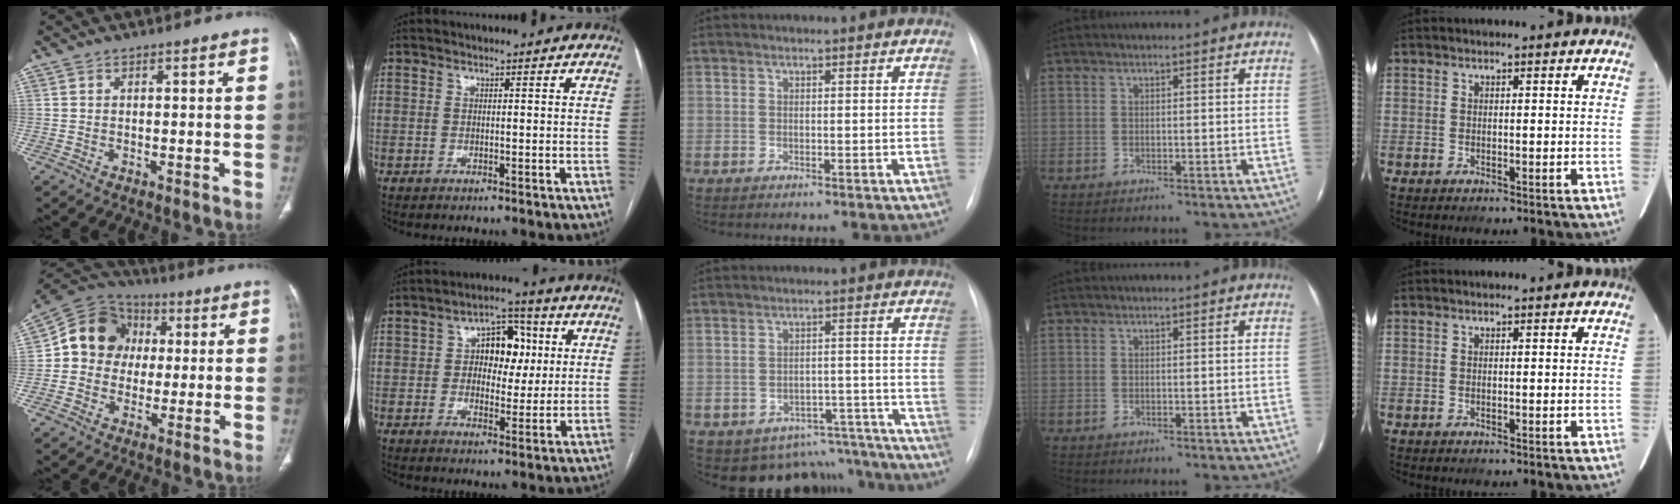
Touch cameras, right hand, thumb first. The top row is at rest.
{"thumb": {"total": 12.7, "force": [1.2, 11.3, 5.8], "torque": [-0.073, 0.023, 0.006]}, "index": {"total": 8.1, "force": [1.5, 5.1, 6.1], "torque": [-0.083, 0.026, 0.024]}, "middle": {"total": 11.7, "force": [-10.3, 5.4, 0.8], "torque": [0.011, 0.047, -0.119]}}